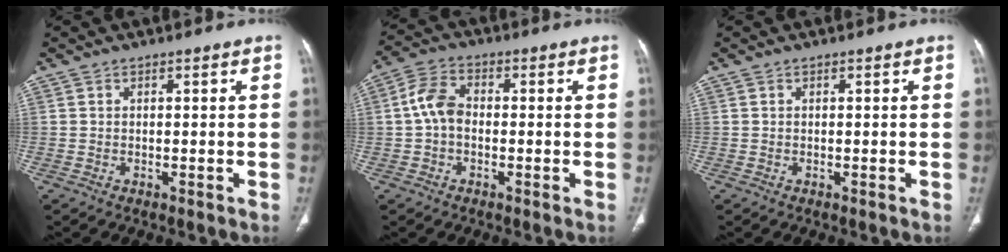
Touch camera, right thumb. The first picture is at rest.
{"total": 6.5, "force": [-0.3, 4.4, 4.7], "torque": [-0.090, 0.020, -0.014]}
{"total": 0.0}